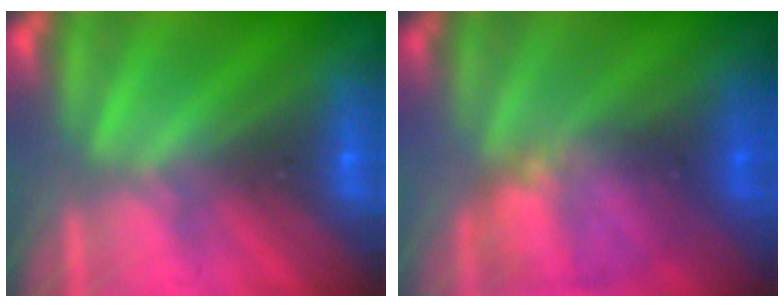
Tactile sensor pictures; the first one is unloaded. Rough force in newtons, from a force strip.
{"total": 8.5}